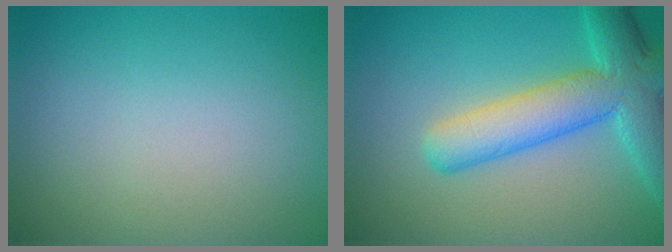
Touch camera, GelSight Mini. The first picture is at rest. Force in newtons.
{"total": 7.7, "press": 7.7, "slide": 0.4}